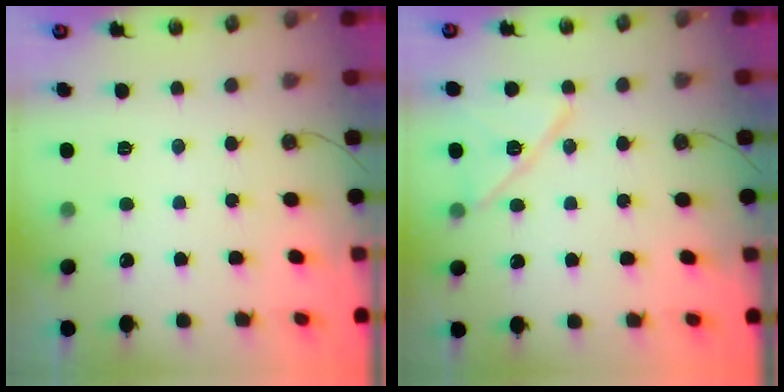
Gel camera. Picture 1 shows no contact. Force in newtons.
{"total": 12.2, "press": 12.2, "slide": 0.8}